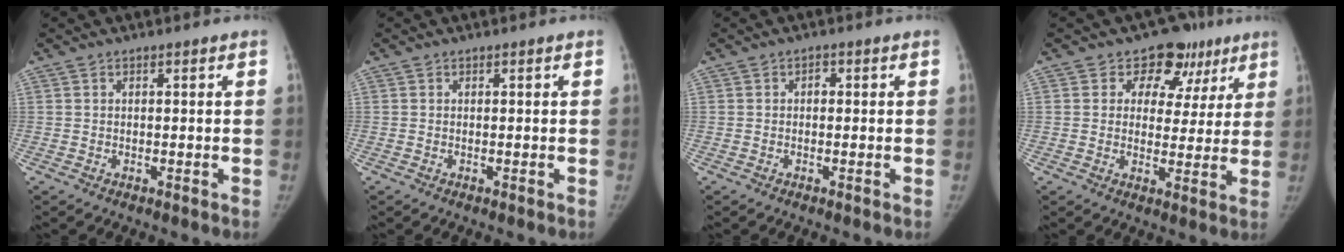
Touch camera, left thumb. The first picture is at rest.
{"total": 0.0}
{"total": 1.1, "force": [0.0, 0.8, 0.7], "torque": [-0.004, 0.004, -0.005]}
{"total": 10.0, "force": [5.5, 7.6, 3.3], "torque": [0.013, -0.010, 0.070]}